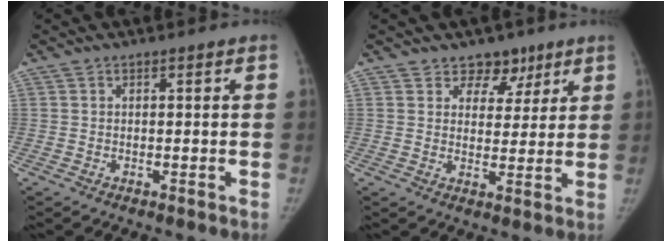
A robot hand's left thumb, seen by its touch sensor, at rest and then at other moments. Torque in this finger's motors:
{"motor_torque": [0.02, 0.35, -0.07, 0.07, -0.07]}